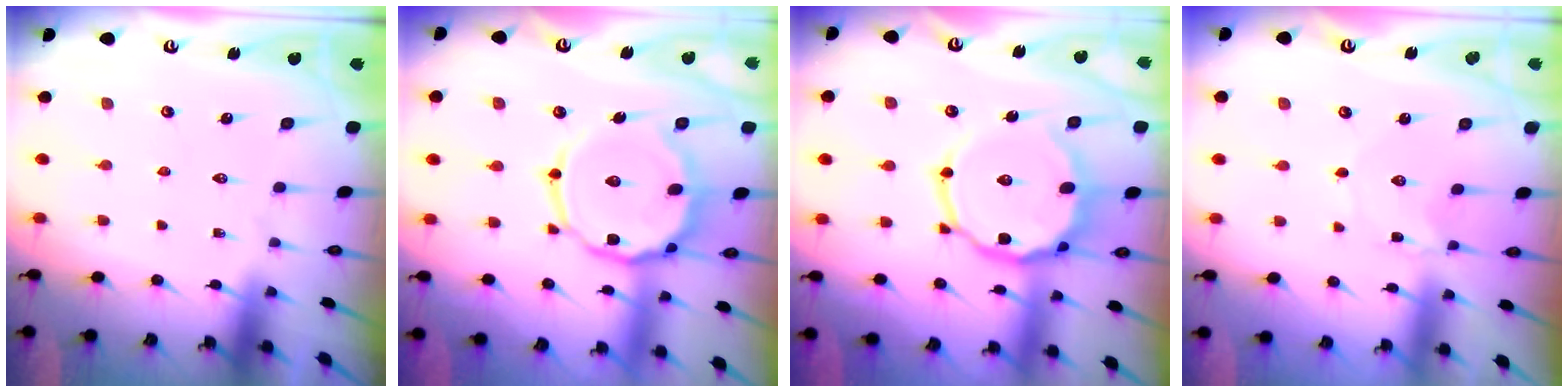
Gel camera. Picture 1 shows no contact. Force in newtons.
{"total": 14.1, "press": 14.0, "slide": 1.1}
{"total": 14.5, "press": 14.4, "slide": 1.5}
{"total": 0.0}